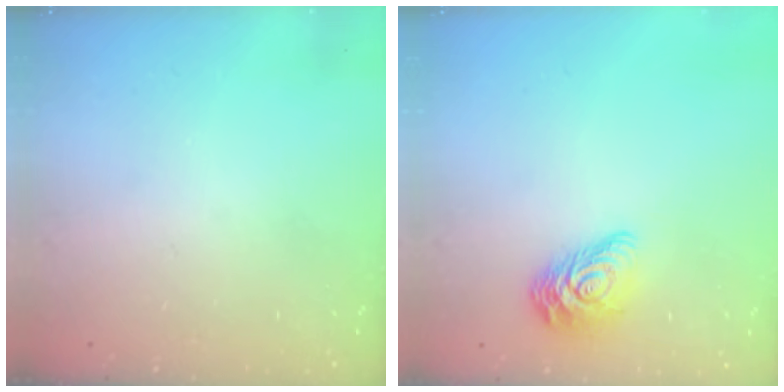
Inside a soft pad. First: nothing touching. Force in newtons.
{"total": 11.2, "press": 11.2, "slide": 0.3}